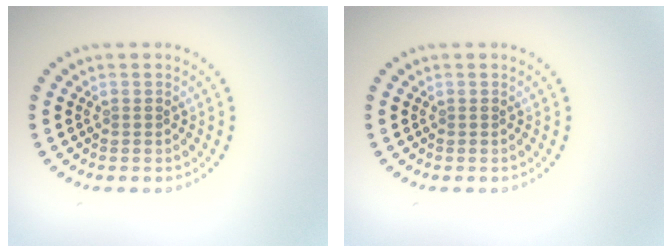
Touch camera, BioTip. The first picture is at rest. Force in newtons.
{"total": 0.0}